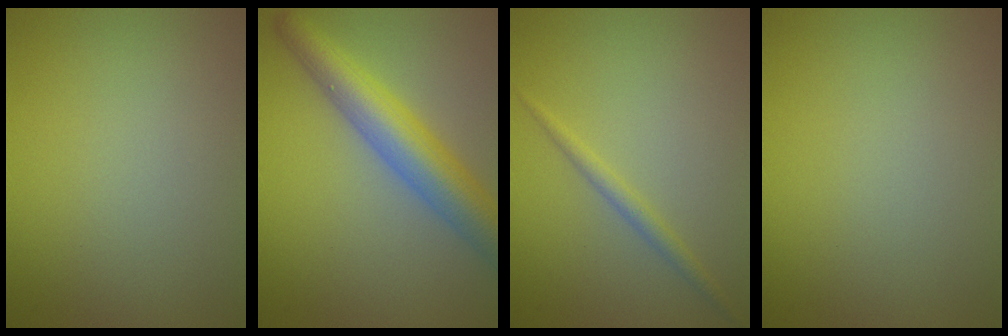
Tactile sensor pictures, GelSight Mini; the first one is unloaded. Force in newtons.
{"total": 6.3, "press": 6.3, "slide": 0.2}
{"total": 1.3, "press": 1.3, "slide": 0.0}
{"total": 0.0}